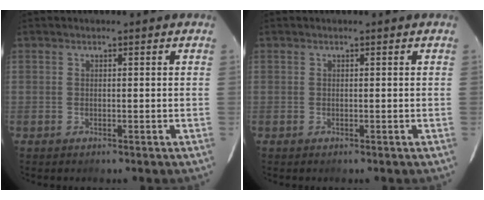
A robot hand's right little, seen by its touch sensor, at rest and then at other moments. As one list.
[{"total": 0.0}]